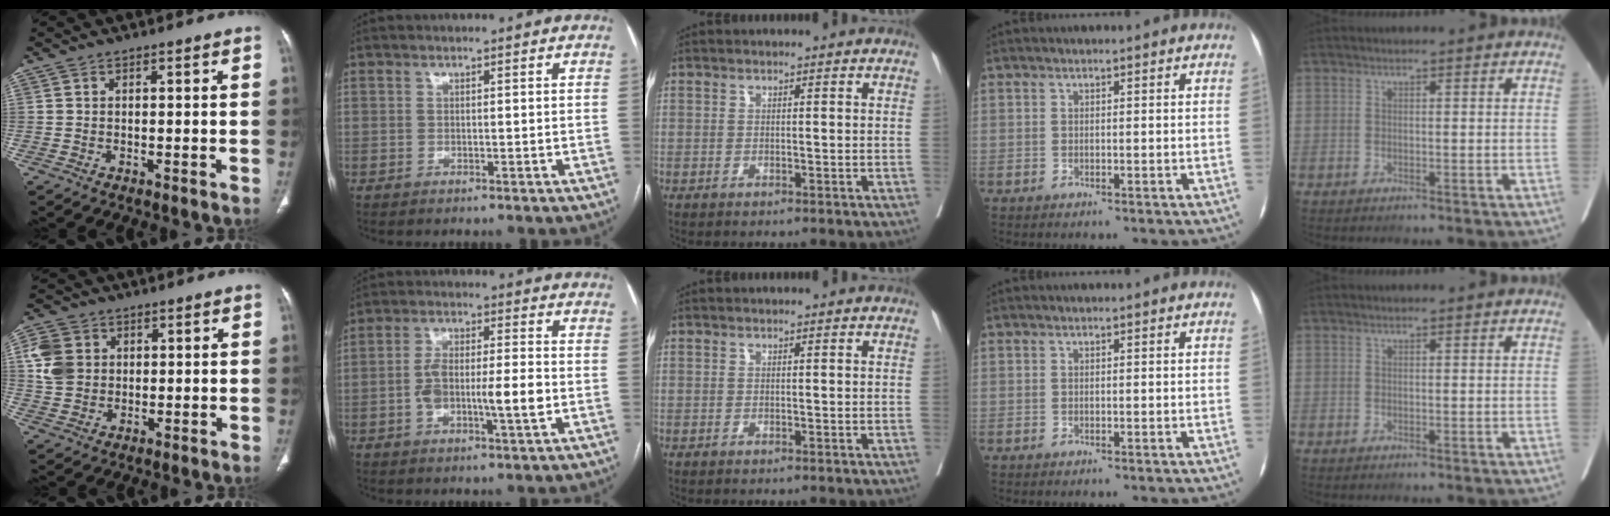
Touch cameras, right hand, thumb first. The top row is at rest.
{"thumb": {"total": 7.4, "force": [1.6, 6.2, 3.6], "torque": [-0.063, 0.000, 0.031]}, "index": {"total": 9.2, "force": [-1.9, 2.0, 8.8], "torque": [-0.159, 0.013, -0.031]}}